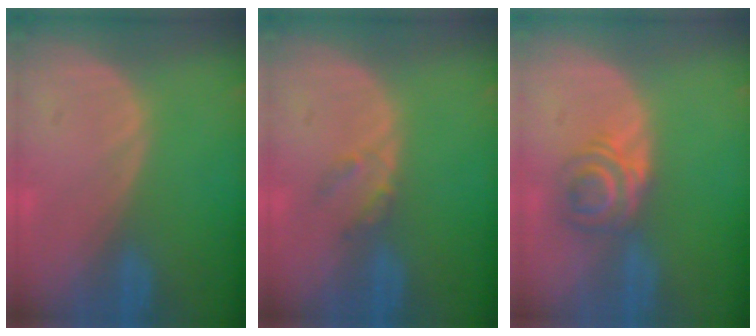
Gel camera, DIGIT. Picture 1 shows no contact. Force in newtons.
{"total": 2.2, "press": 2.1, "slide": 0.4}
{"total": 5.9, "press": 4.9, "slide": 3.3}